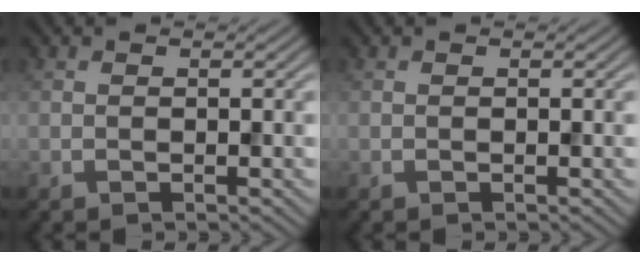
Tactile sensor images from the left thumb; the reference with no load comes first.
{"total": 0.0}